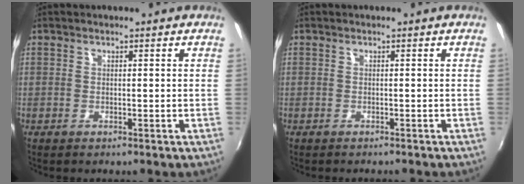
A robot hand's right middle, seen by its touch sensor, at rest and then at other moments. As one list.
[{"total": 0.8, "force": [-0.8, 0.1, 0.2], "torque": [-0.005, -0.006, -0.012]}]